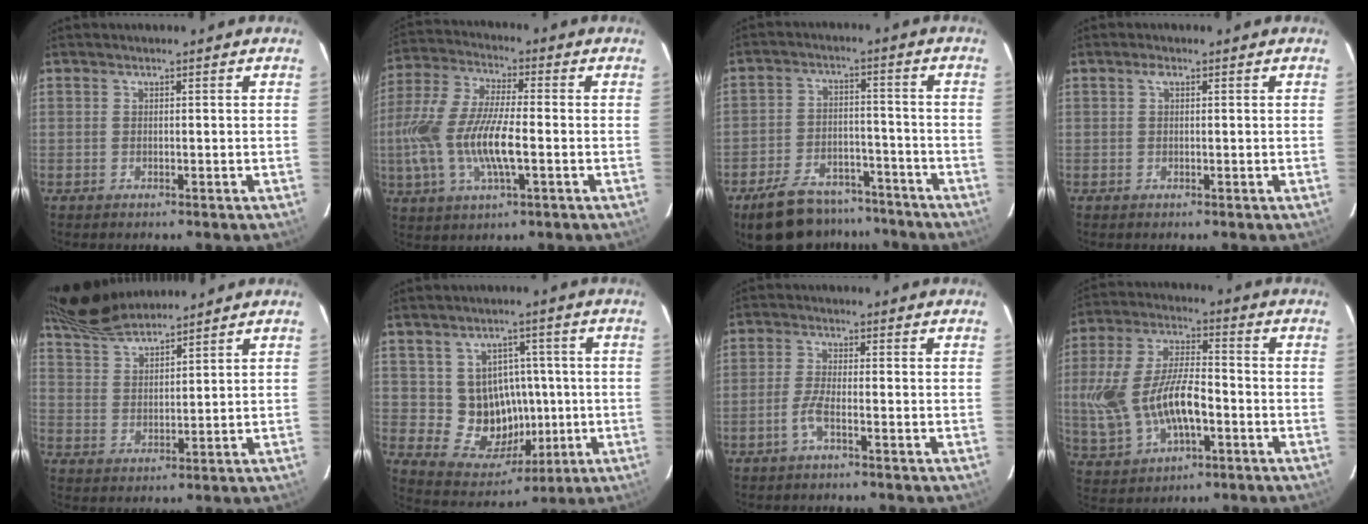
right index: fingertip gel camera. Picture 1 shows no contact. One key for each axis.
{"total": 15.9, "fx": -2.9, "fy": 5.0, "fz": 14.9, "tx": -0.310, "ty": -0.005, "tz": -0.057}
{"total": 15.5, "fx": -12.2, "fy": 7.3, "fz": 6.2, "tx": -0.142, "ty": 0.015, "tz": -0.170}
{"total": 1.2, "fx": 0.5, "fy": 0.5, "fz": 0.9, "tx": -0.015, "ty": 0.006, "tz": 0.008}
{"total": 10.5, "fx": 9.8, "fy": 1.6, "fz": 3.5, "tx": -0.077, "ty": 0.018, "tz": 0.184}
{"total": 11.7, "fx": -0.1, "fy": 10.9, "fz": 4.4, "tx": -0.087, "ty": 0.010, "tz": 0.021}
{"total": 3.1, "fx": -1.7, "fy": 0.3, "fz": 2.5, "tx": -0.063, "ty": 0.001, "tz": -0.038}
{"total": 16.7, "fx": -3.1, "fy": 8.1, "fz": 14.2, "tx": -0.309, "ty": 0.002, "tz": -0.041}